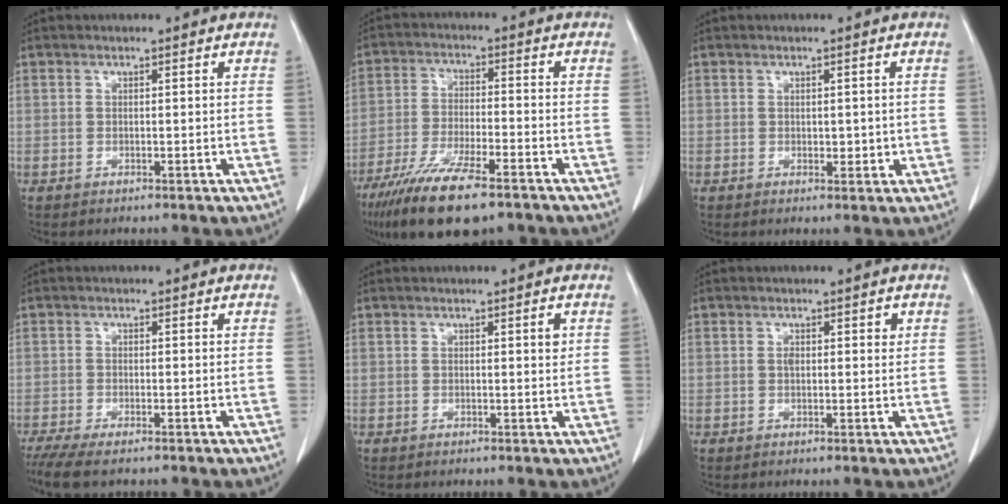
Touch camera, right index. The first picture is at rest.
{"total": 13.7, "force": [-9.5, 2.5, 9.5], "torque": [-0.180, -0.034, -0.164]}
{"total": 1.9, "force": [0.0, 1.2, 1.5], "torque": [-0.015, 0.001, 0.004]}
{"total": 6.6, "force": [-5.3, 1.2, 3.8], "torque": [-0.063, -0.014, -0.085]}
{"total": 1.1, "force": [0.4, 0.2, 1.1], "torque": [-0.016, 0.001, 0.004]}
{"total": 2.0, "force": [0.5, 1.0, 1.6], "torque": [-0.026, 0.008, 0.007]}